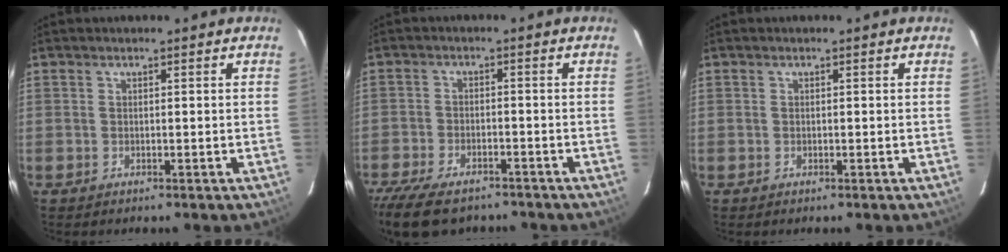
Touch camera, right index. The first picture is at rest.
{"total": 12.6, "force": [-10.0, 5.1, 5.8], "torque": [-0.146, -0.028, -0.167]}
{"total": 0.0}